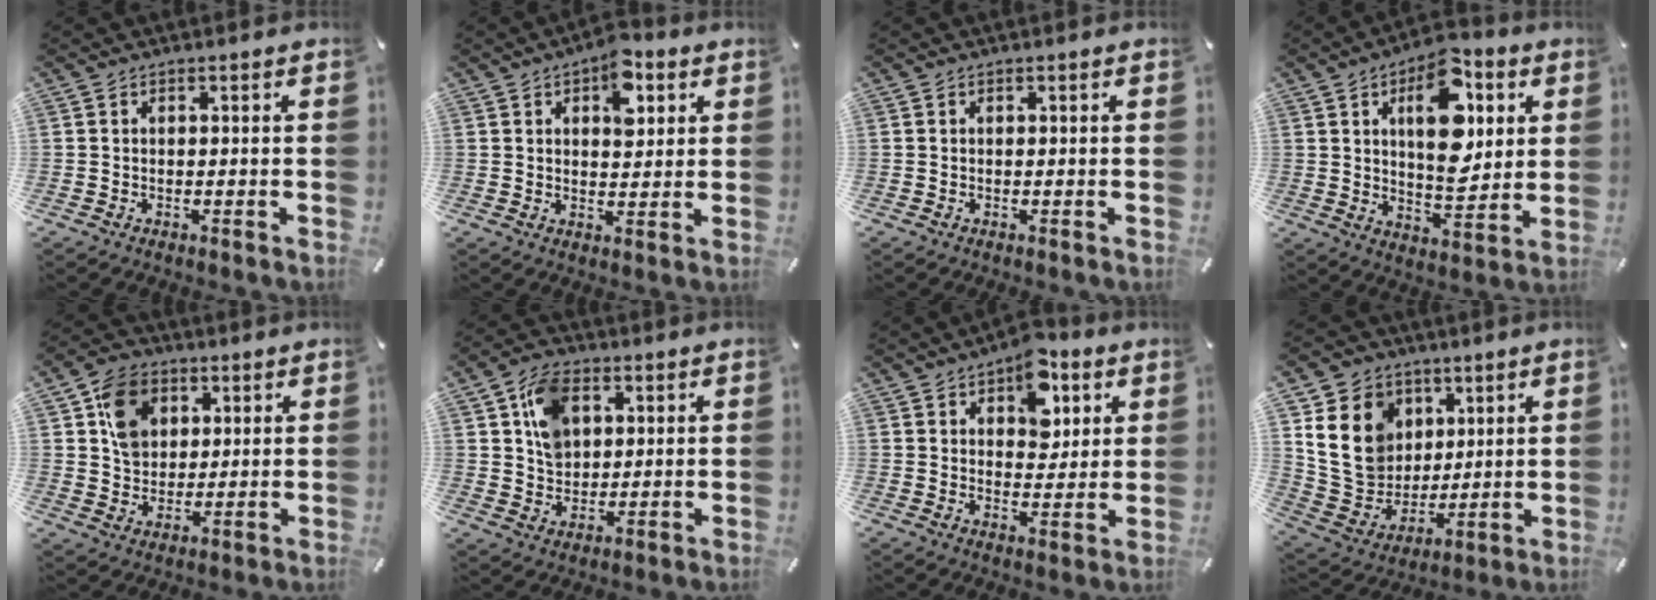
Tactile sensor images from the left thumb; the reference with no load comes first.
{"total": 8.7, "force": [3.7, 5.2, 6.0], "torque": [-0.060, -0.013, 0.055]}
{"total": 0.0}
{"total": 17.1, "force": [5.8, 9.5, 13.0], "torque": [-0.178, -0.019, 0.095]}
{"total": 10.1, "force": [3.6, 8.3, 4.5], "torque": [-0.076, 0.008, 0.071]}
{"total": 9.8, "force": [3.3, 7.7, 5.1], "torque": [-0.083, 0.009, 0.064]}
{"total": 10.7, "force": [5.1, 7.0, 6.4], "torque": [-0.068, -0.019, 0.082]}
{"total": 16.7, "force": [4.8, 14.4, 6.9], "torque": [-0.143, -0.019, 0.098]}